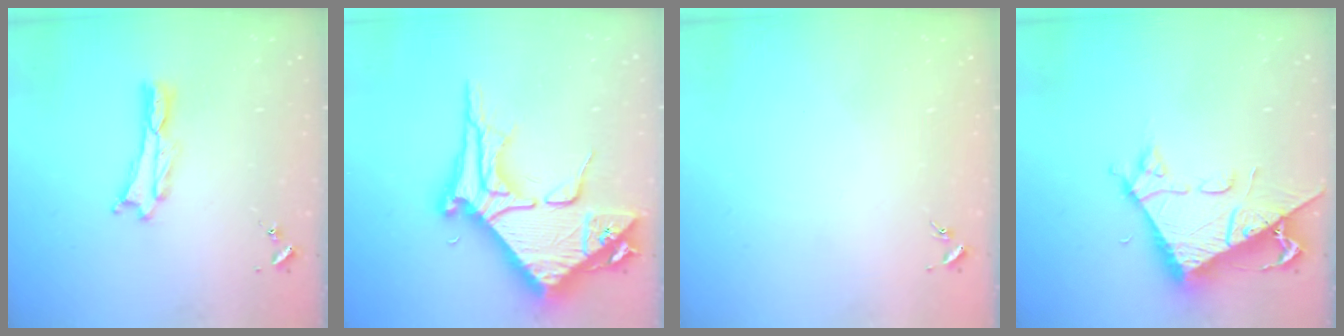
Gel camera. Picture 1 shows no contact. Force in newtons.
{"total": 12.6, "press": 12.5, "slide": 1.6}
{"total": 0.0}
{"total": 8.4, "press": 8.3, "slide": 0.8}